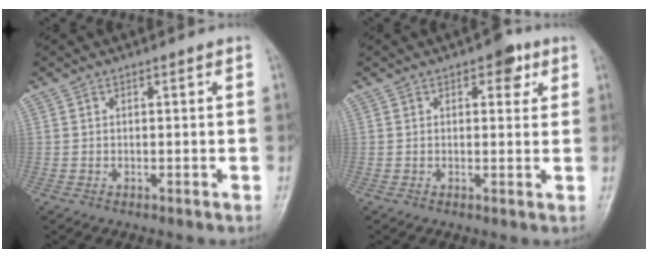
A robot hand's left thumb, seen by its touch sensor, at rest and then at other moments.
{"total": 4.3, "force": [2.2, 2.5, 2.7], "torque": [-0.010, -0.004, 0.021]}